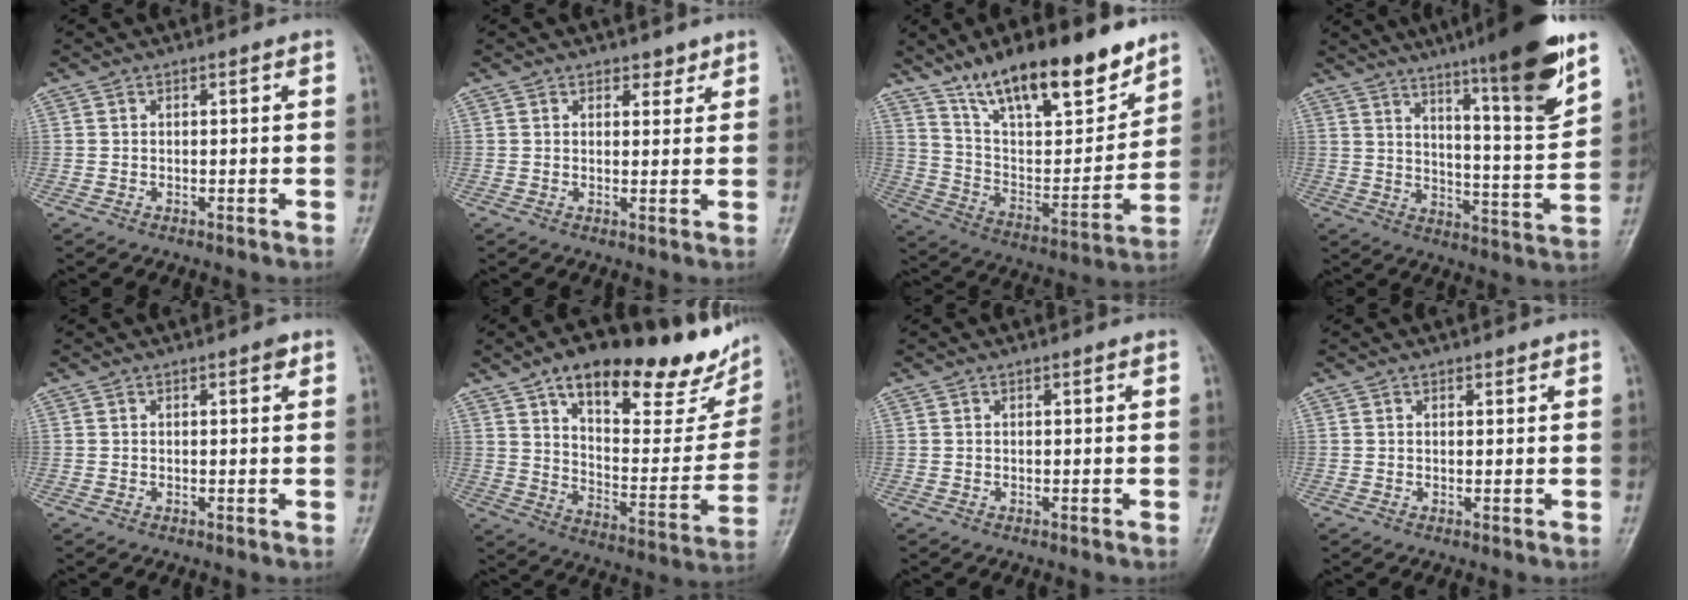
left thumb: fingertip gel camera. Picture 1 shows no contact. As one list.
[{"total": 2.3, "force": [1.7, 1.4, 0.7], "torque": [0.010, -0.010, 0.021]}, {"total": 22.3, "force": [15.7, 7.5, 13.9], "torque": [-0.181, -0.070, 0.271]}, {"total": 19.0, "force": [12.1, 1.8, 14.5], "torque": [-0.191, -0.065, 0.185]}, {"total": 1.2, "force": [0.6, 0.4, 0.9], "torque": [-0.009, 0.000, 0.006]}, {"total": 28.0, "force": [17.3, 10.8, 19.2], "torque": [-0.228, -0.041, 0.260]}, {"total": 0.0}, {"total": 0.8, "force": [0.6, 0.4, 0.3], "torque": [-0.002, -0.004, 0.007]}]